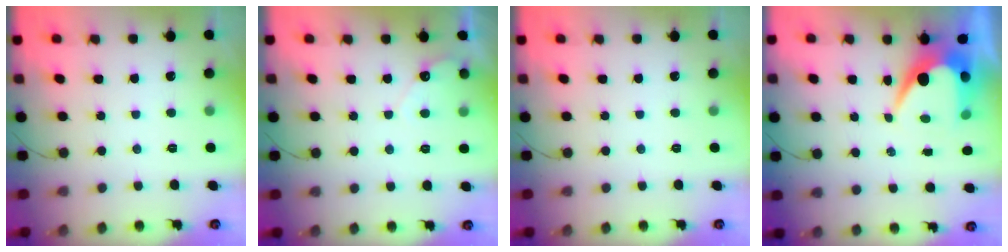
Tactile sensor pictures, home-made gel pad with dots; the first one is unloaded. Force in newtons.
{"total": 3.8, "press": 3.8, "slide": 0.2}
{"total": 0.0}
{"total": 7.8, "press": 7.7, "slide": 0.7}